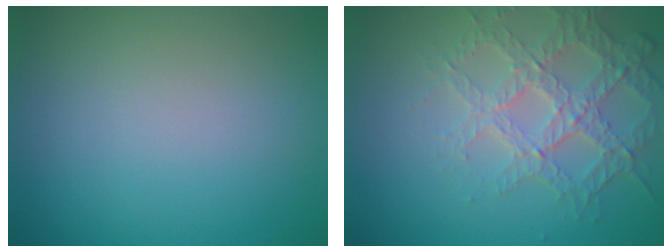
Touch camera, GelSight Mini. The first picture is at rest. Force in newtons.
{"total": 3.7, "press": 3.6, "slide": 0.9}